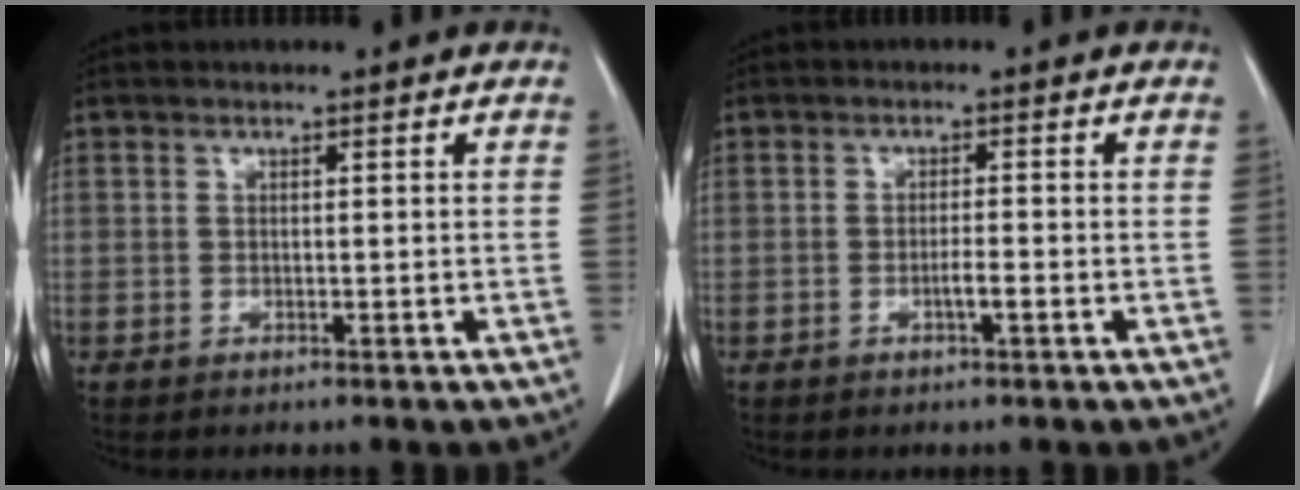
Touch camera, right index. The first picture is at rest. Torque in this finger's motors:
{"motor_torque": [0.42, -0.36, 0.30, 0.08]}